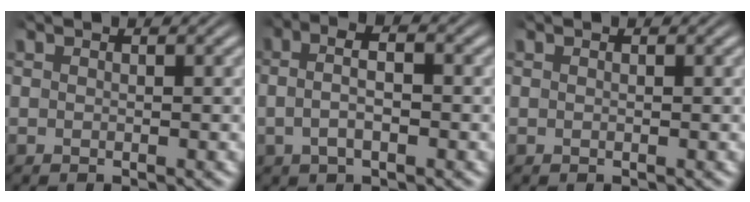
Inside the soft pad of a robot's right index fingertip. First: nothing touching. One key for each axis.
{"total": 4.2, "fx": 0.1, "fy": 2.3, "fz": 3.5, "tx": -0.062, "ty": 0.006, "tz": -0.006}
{"total": 0.0}